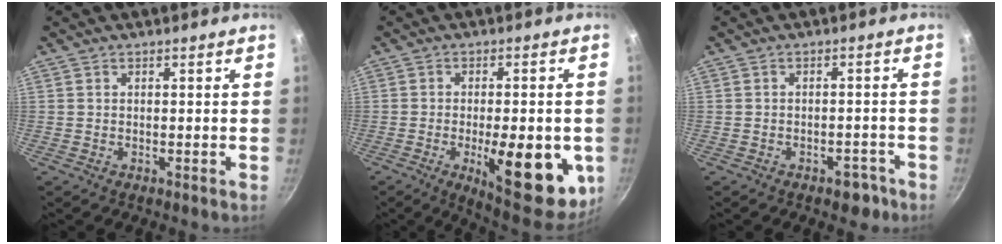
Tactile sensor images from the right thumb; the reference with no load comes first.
{"total": 18.4, "force": [-4.8, 6.8, 16.4], "torque": [-0.183, -0.015, -0.048]}
{"total": 3.6, "force": [-2.4, 1.9, 1.8], "torque": [-0.009, 0.018, -0.029]}